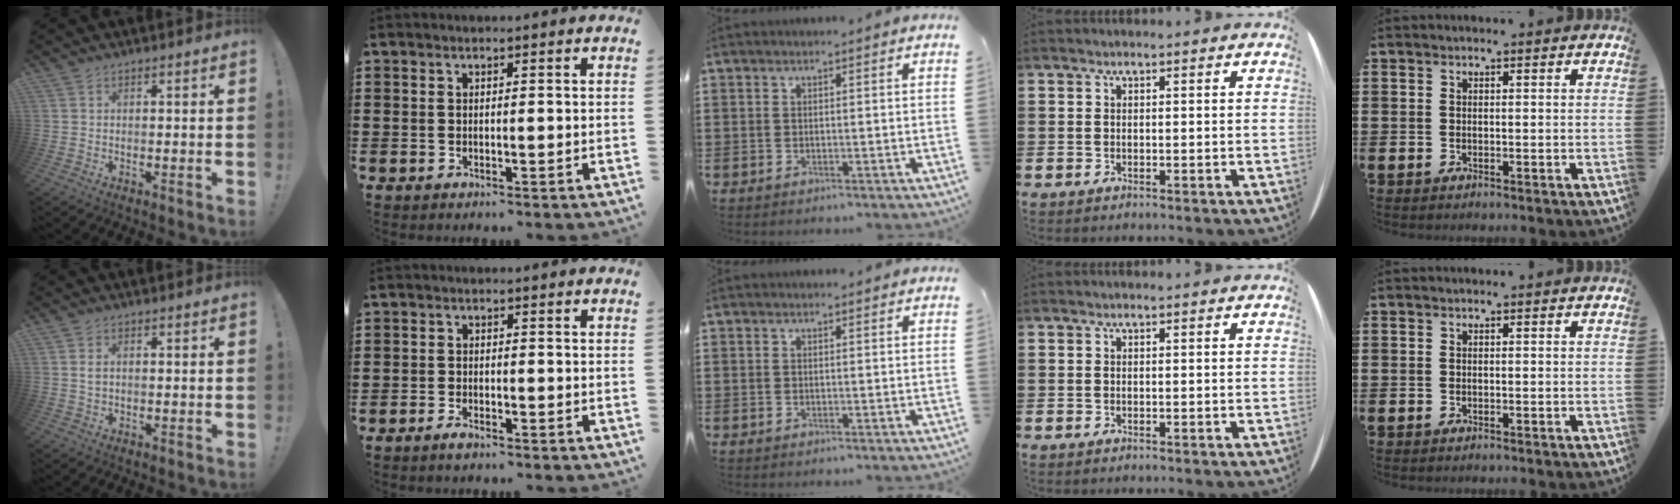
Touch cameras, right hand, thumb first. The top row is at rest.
{"thumb": {"total": 1.7, "force": [0.5, 0.9, 1.4], "torque": [-0.022, 0.001, 0.007]}, "index": {"total": 1.6, "force": [-1.4, 0.4, 0.4], "torque": [-0.011, 0.001, -0.028]}}